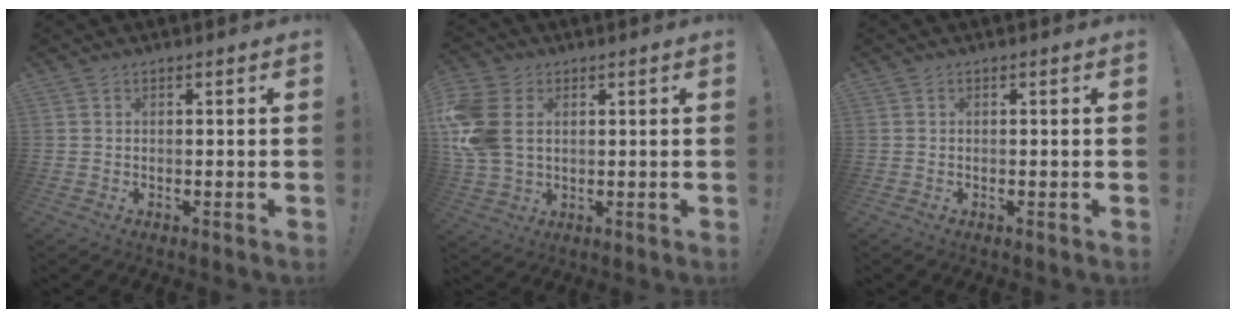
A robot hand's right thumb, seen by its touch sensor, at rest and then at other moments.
{"total": 13.4, "force": [2.1, 9.9, 8.7], "torque": [-0.188, -0.002, 0.041]}
{"total": 0.0}